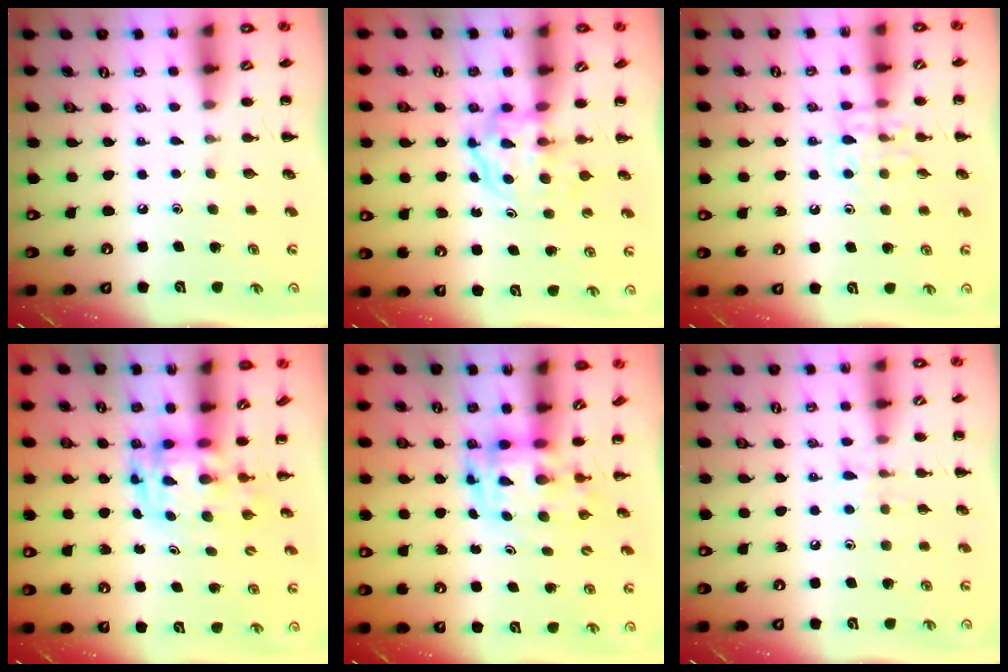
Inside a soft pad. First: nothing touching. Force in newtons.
{"total": 3.8, "press": 3.8, "slide": 0.4}
{"total": 8.9, "press": 8.8, "slide": 0.7}
{"total": 3.2, "press": 3.1, "slide": 0.6}
{"total": 3.8, "press": 3.7, "slide": 0.7}
{"total": 6.5, "press": 6.3, "slide": 1.4}